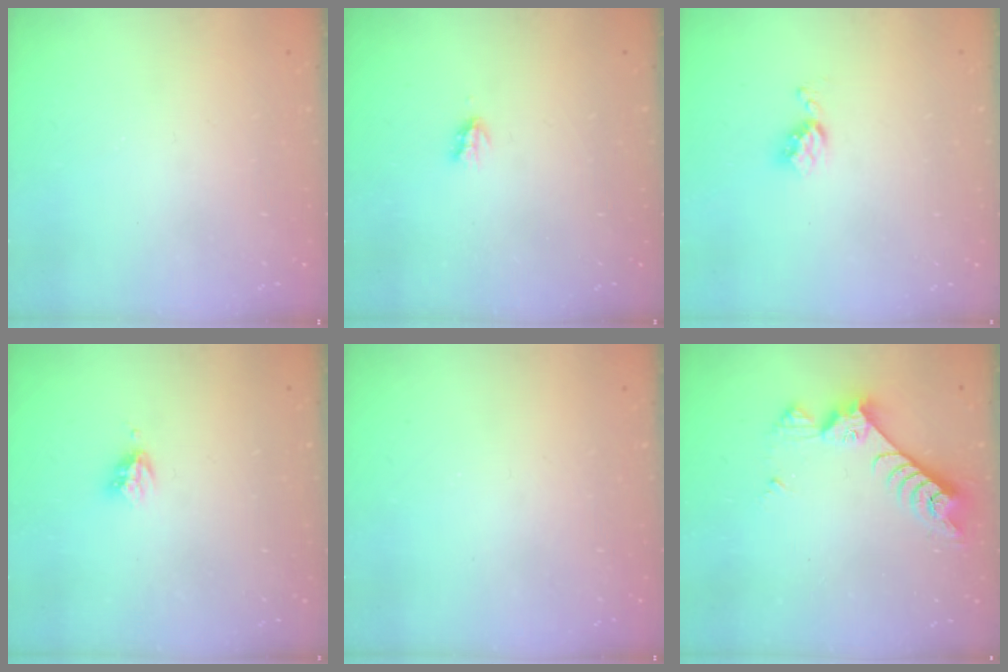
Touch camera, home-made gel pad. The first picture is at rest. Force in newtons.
{"total": 1.9, "press": 1.8, "slide": 0.4}
{"total": 4.3, "press": 4.3, "slide": 0.5}
{"total": 3.2, "press": 3.2, "slide": 0.3}
{"total": 0.0}
{"total": 7.7, "press": 7.6, "slide": 1.2}